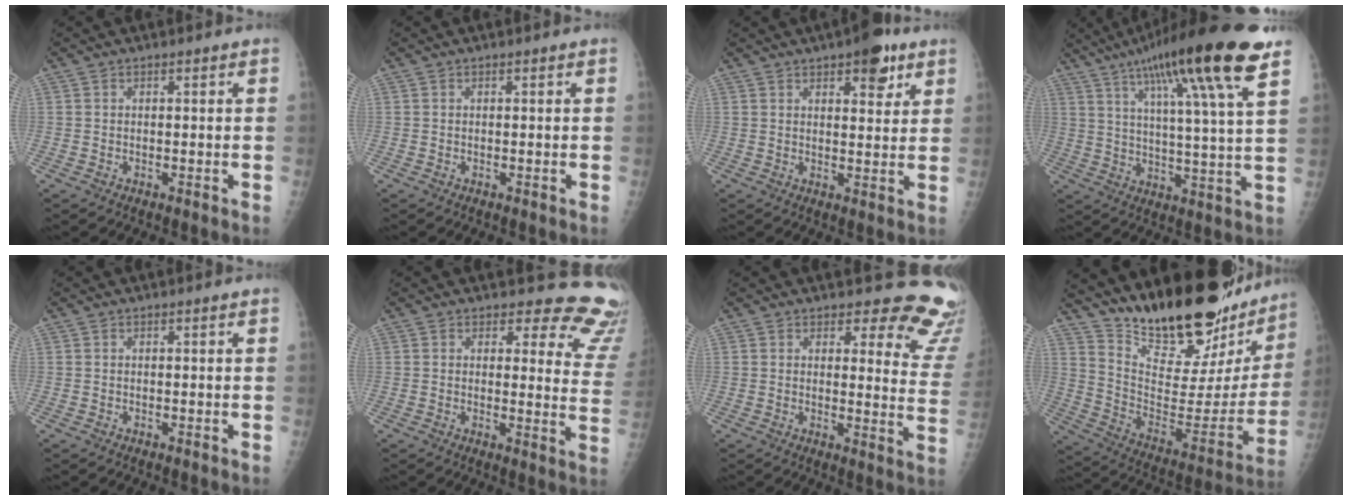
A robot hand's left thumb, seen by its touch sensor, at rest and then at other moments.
{"total": 0.0}
{"total": 7.7, "force": [4.5, 3.2, 5.4], "torque": [-0.049, -0.018, 0.057]}
{"total": 21.8, "force": [12.8, 2.0, 17.5], "torque": [-0.270, -0.030, 0.193]}
{"total": 0.0}
{"total": 14.2, "force": [12.9, 5.2, 2.7], "torque": [0.028, -0.117, 0.104]}
{"total": 14.1, "force": [12.3, 5.0, 4.8], "torque": [0.001, -0.111, 0.106]}
{"total": 30.2, "force": [24.4, 9.0, 15.4], "torque": [-0.217, -0.139, 0.362]}